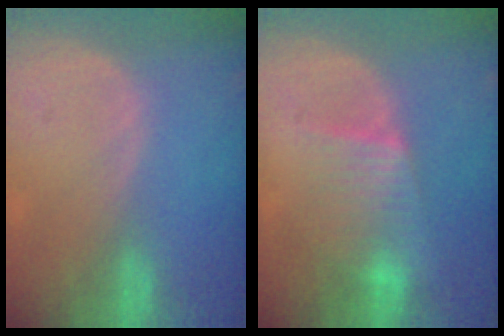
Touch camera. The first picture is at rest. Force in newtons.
{"total": 6.4, "press": 6.3, "slide": 1.0}